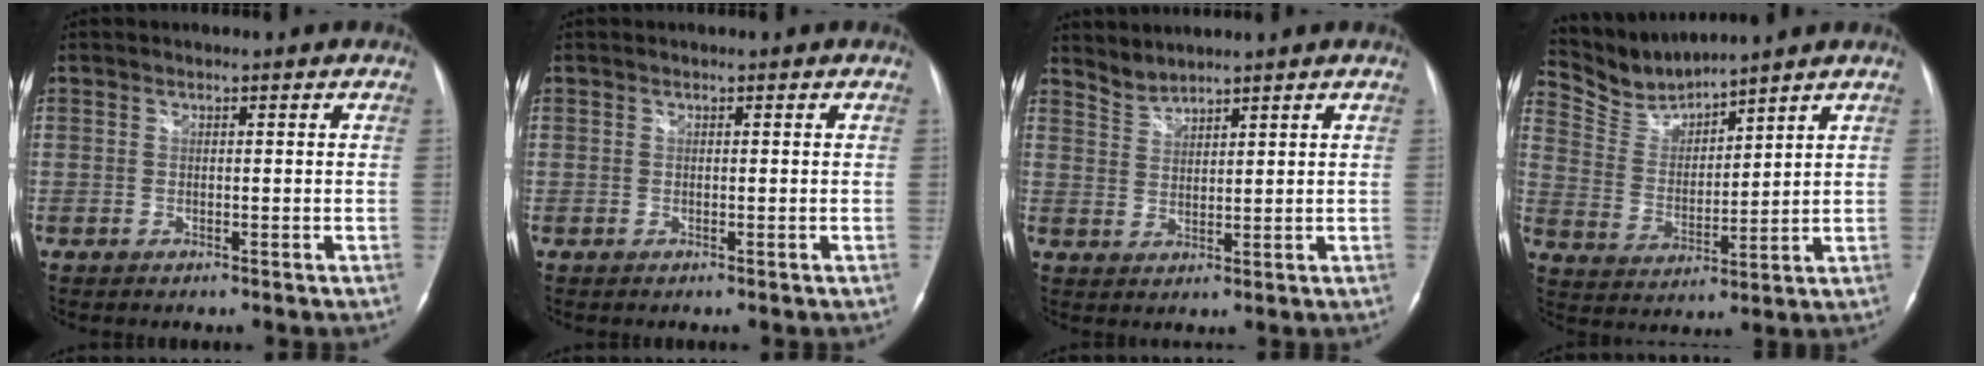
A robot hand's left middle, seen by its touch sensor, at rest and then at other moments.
{"total": 0.0}
{"total": 2.7, "force": [2.7, -0.1, -0.4], "torque": [0.005, 0.002, 0.060]}
{"total": 7.7, "force": [7.6, 0.0, 0.5], "torque": [-0.032, 0.006, 0.169]}